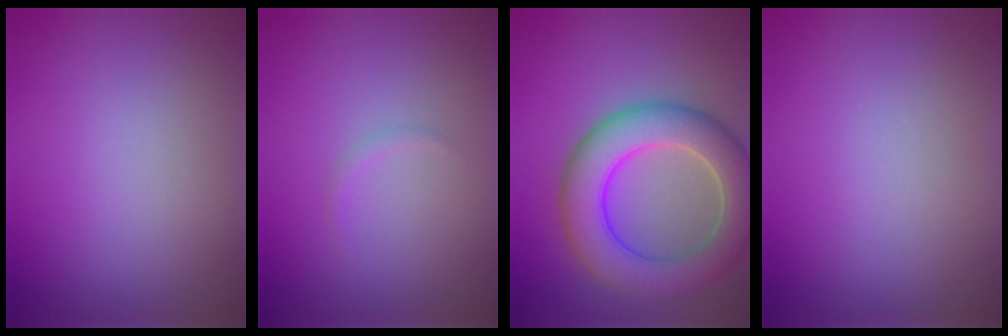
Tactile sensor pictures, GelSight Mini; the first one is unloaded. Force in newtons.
{"total": 0.5, "press": 0.5, "slide": 0.1}
{"total": 8.1, "press": 8.0, "slide": 0.7}
{"total": 0.0}